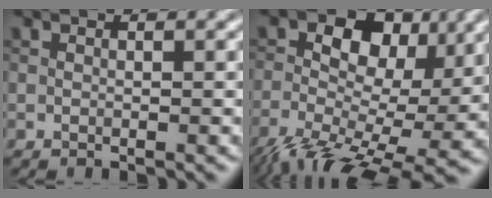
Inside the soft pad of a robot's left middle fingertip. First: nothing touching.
{"total": 12.3, "force": [-2.2, 7.0, 9.8], "torque": [-0.150, 0.003, -0.048]}